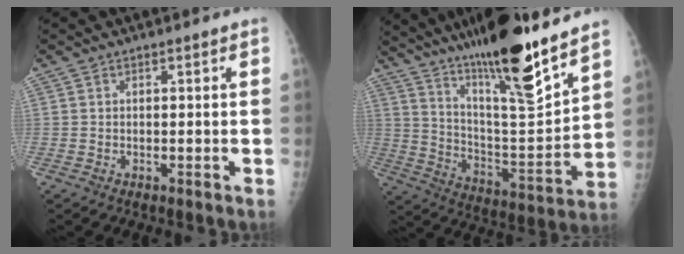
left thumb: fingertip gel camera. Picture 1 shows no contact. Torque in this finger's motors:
{"motor_torque": [3.04, 0.99, 1.39, -1.39, 0.49]}